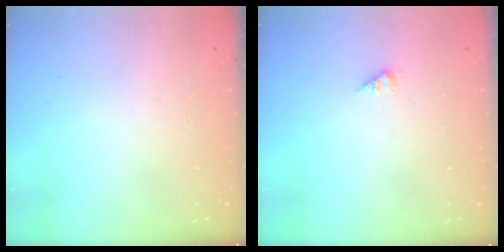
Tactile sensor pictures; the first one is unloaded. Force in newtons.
{"total": 1.3, "press": 1.3, "slide": 0.2}